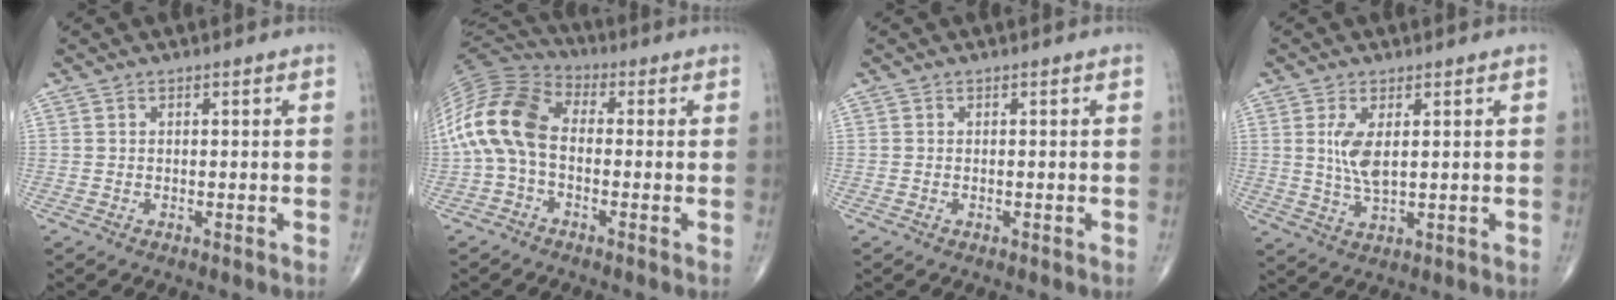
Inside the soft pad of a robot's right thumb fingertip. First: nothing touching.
{"total": 14.7, "force": [-0.9, 9.3, 11.3], "torque": [-0.234, 0.034, -0.030]}
{"total": 0.0}
{"total": 5.8, "force": [1.3, 2.3, 5.2], "torque": [-0.108, -0.012, 0.032]}